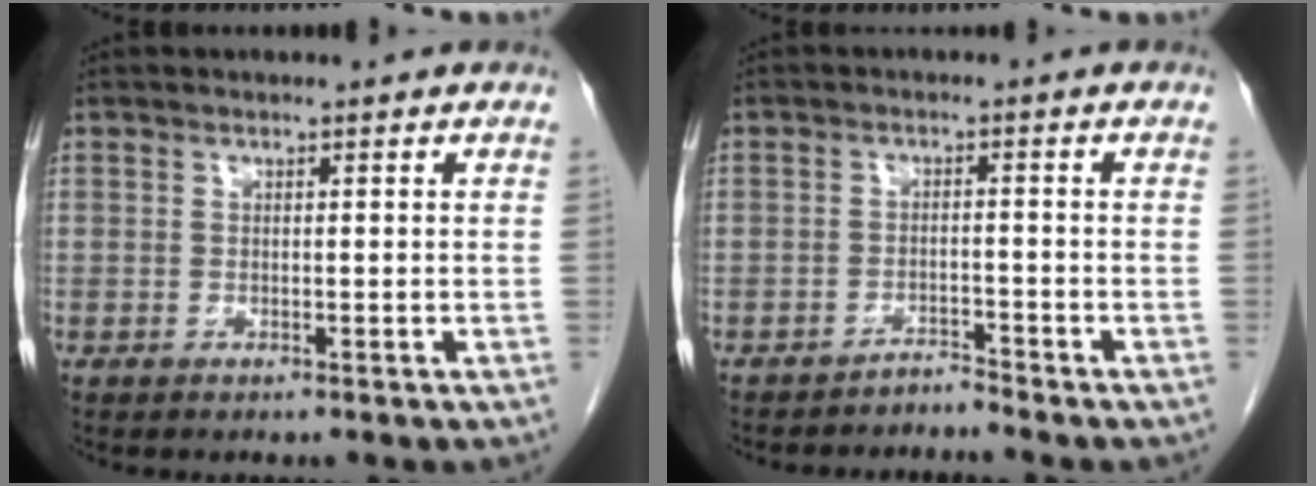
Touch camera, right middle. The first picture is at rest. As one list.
[{"total": 2.9, "force": [-2.7, -0.3, -0.9], "torque": [0.023, -0.004, -0.042]}]